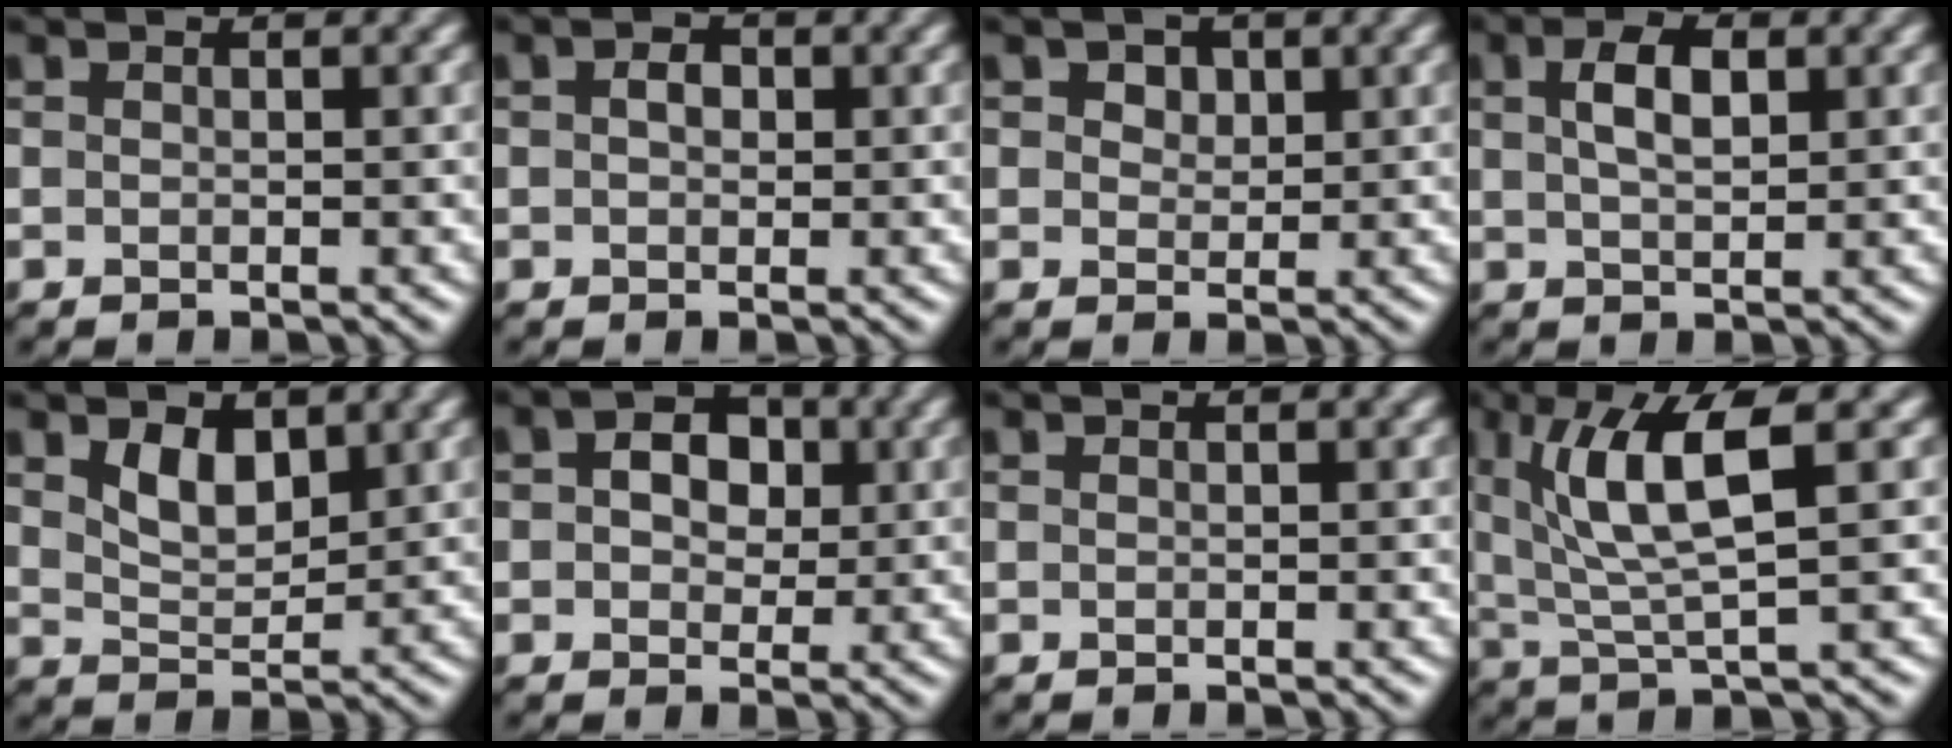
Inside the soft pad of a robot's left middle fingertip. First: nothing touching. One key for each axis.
{"total": 1.5, "fx": 0.2, "fy": 1.0, "fz": 1.1, "tx": -0.018, "ty": 0.003, "tz": -0.001}
{"total": 2.6, "fx": 1.4, "fy": 1.7, "fz": 1.3, "tx": -0.021, "ty": 0.004, "tz": 0.013}
{"total": 3.4, "fx": 1.2, "fy": 1.6, "fz": 2.8, "tx": -0.055, "ty": 0.006, "tz": 0.022}
{"total": 3.1, "fx": 1.7, "fy": 1.7, "fz": 2.0, "tx": -0.043, "ty": -0.005, "tz": 0.033}
{"total": 4.4, "fx": 1.0, "fy": 3.1, "fz": 2.9, "tx": -0.039, "ty": 0.009, "tz": 0.001}
{"total": 0.0}
{"total": 7.1, "fx": 2.3, "fy": 1.6, "fz": 6.5, "tx": -0.122, "ty": 0.001, "tz": 0.043}